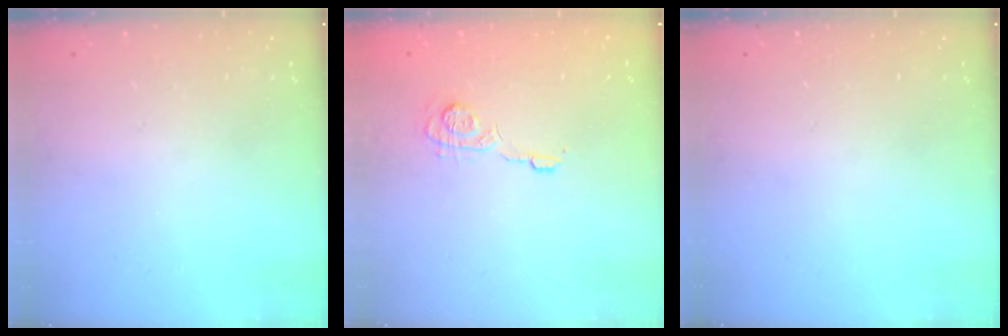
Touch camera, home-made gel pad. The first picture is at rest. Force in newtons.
{"total": 8.1, "press": 8.1, "slide": 0.7}
{"total": 0.0}